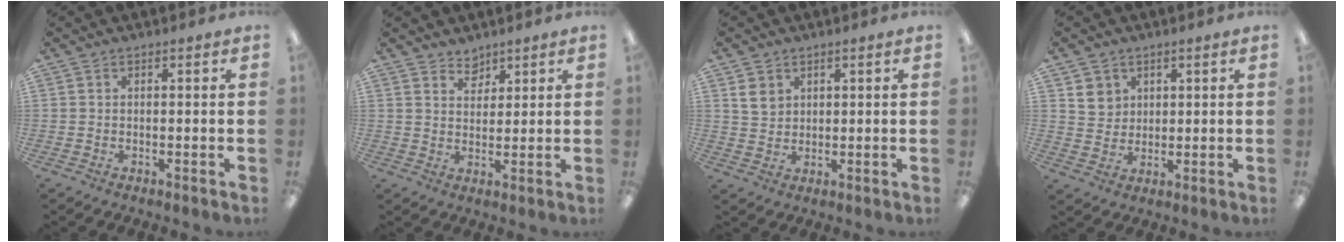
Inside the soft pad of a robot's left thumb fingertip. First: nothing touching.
{"total": 3.9, "force": [3.3, 2.0, 0.0], "torque": [0.007, -0.020, 0.061]}
{"total": 4.6, "force": [2.2, 3.7, 1.5], "torque": [-0.022, 0.001, 0.039]}
{"total": 5.4, "force": [2.8, 4.5, 0.5], "torque": [0.000, -0.011, 0.049]}